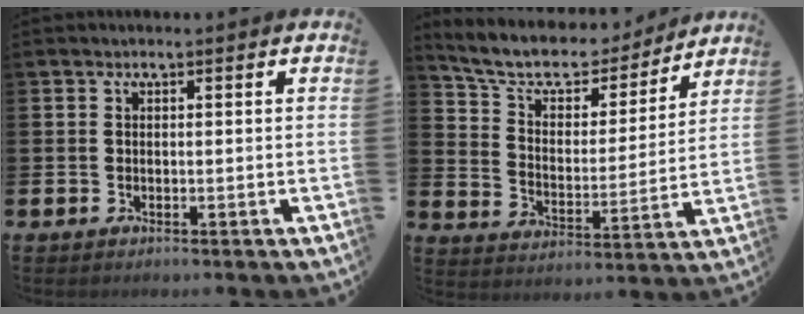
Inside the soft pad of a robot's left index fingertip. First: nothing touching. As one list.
[{"total": 8.8, "force": [7.6, 3.4, 2.8], "torque": [-0.088, -0.053, 0.132]}]